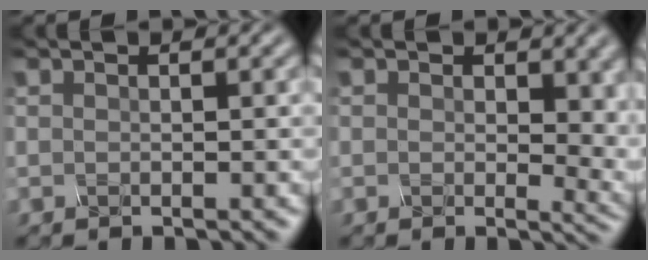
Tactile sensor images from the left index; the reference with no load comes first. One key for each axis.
{"total": 5.7, "fx": 0.9, "fy": 3.5, "fz": 4.4, "tx": -0.040, "ty": -0.009, "tz": 0.011}